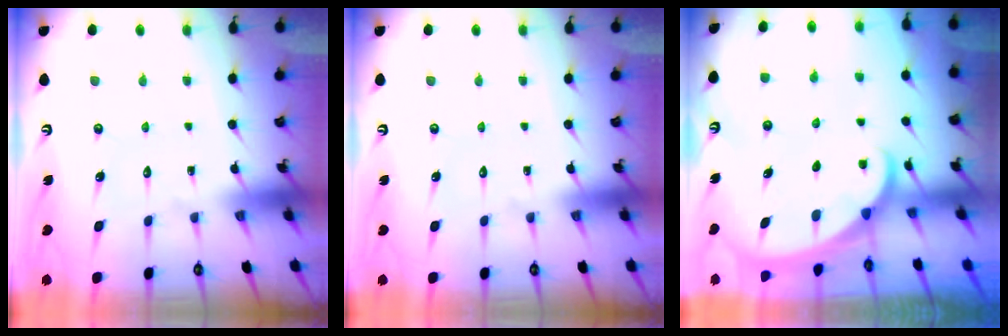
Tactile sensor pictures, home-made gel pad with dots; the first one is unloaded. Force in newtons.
{"total": 0.0}
{"total": 1.8, "press": 1.8, "slide": 0.1}